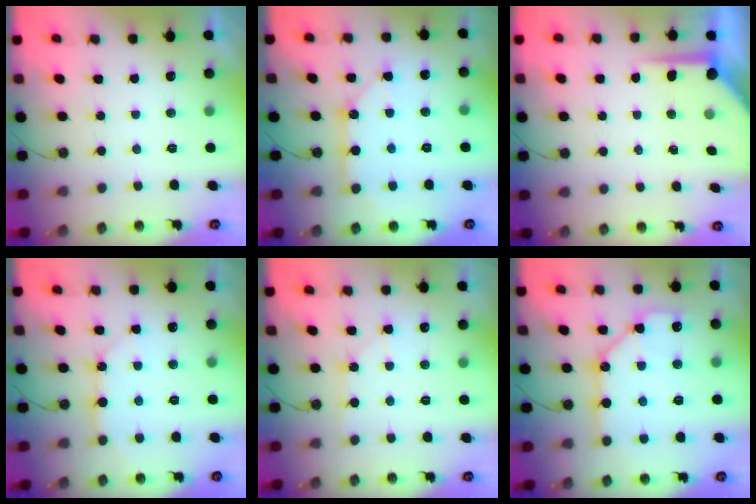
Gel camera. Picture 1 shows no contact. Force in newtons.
{"total": 10.4, "press": 10.4, "slide": 0.9}
{"total": 7.8, "press": 7.7, "slide": 0.6}
{"total": 9.0, "press": 9.0, "slide": 0.8}
{"total": 4.4, "press": 4.4, "slide": 0.6}
{"total": 13.0, "press": 12.9, "slide": 1.2}